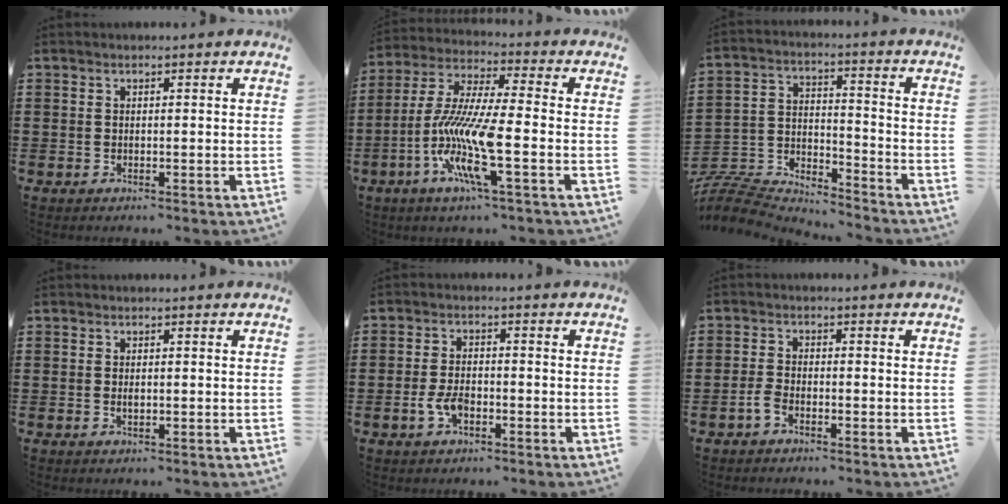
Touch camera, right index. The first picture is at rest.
{"total": 12.0, "force": [-4.5, 1.7, 11.0], "torque": [-0.248, -0.018, -0.096]}
{"total": 7.2, "force": [-7.0, 1.3, 0.9], "torque": [-0.035, -0.001, -0.144]}
{"total": 0.9, "force": [0.0, 0.4, 0.8], "torque": [-0.017, 0.000, -0.001]}
{"total": 3.9, "force": [-1.4, 2.1, 3.0], "torque": [-0.074, -0.004, -0.030]}
{"total": 2.3, "force": [-1.5, 0.9, 1.5], "torque": [-0.042, -0.002, -0.033]}